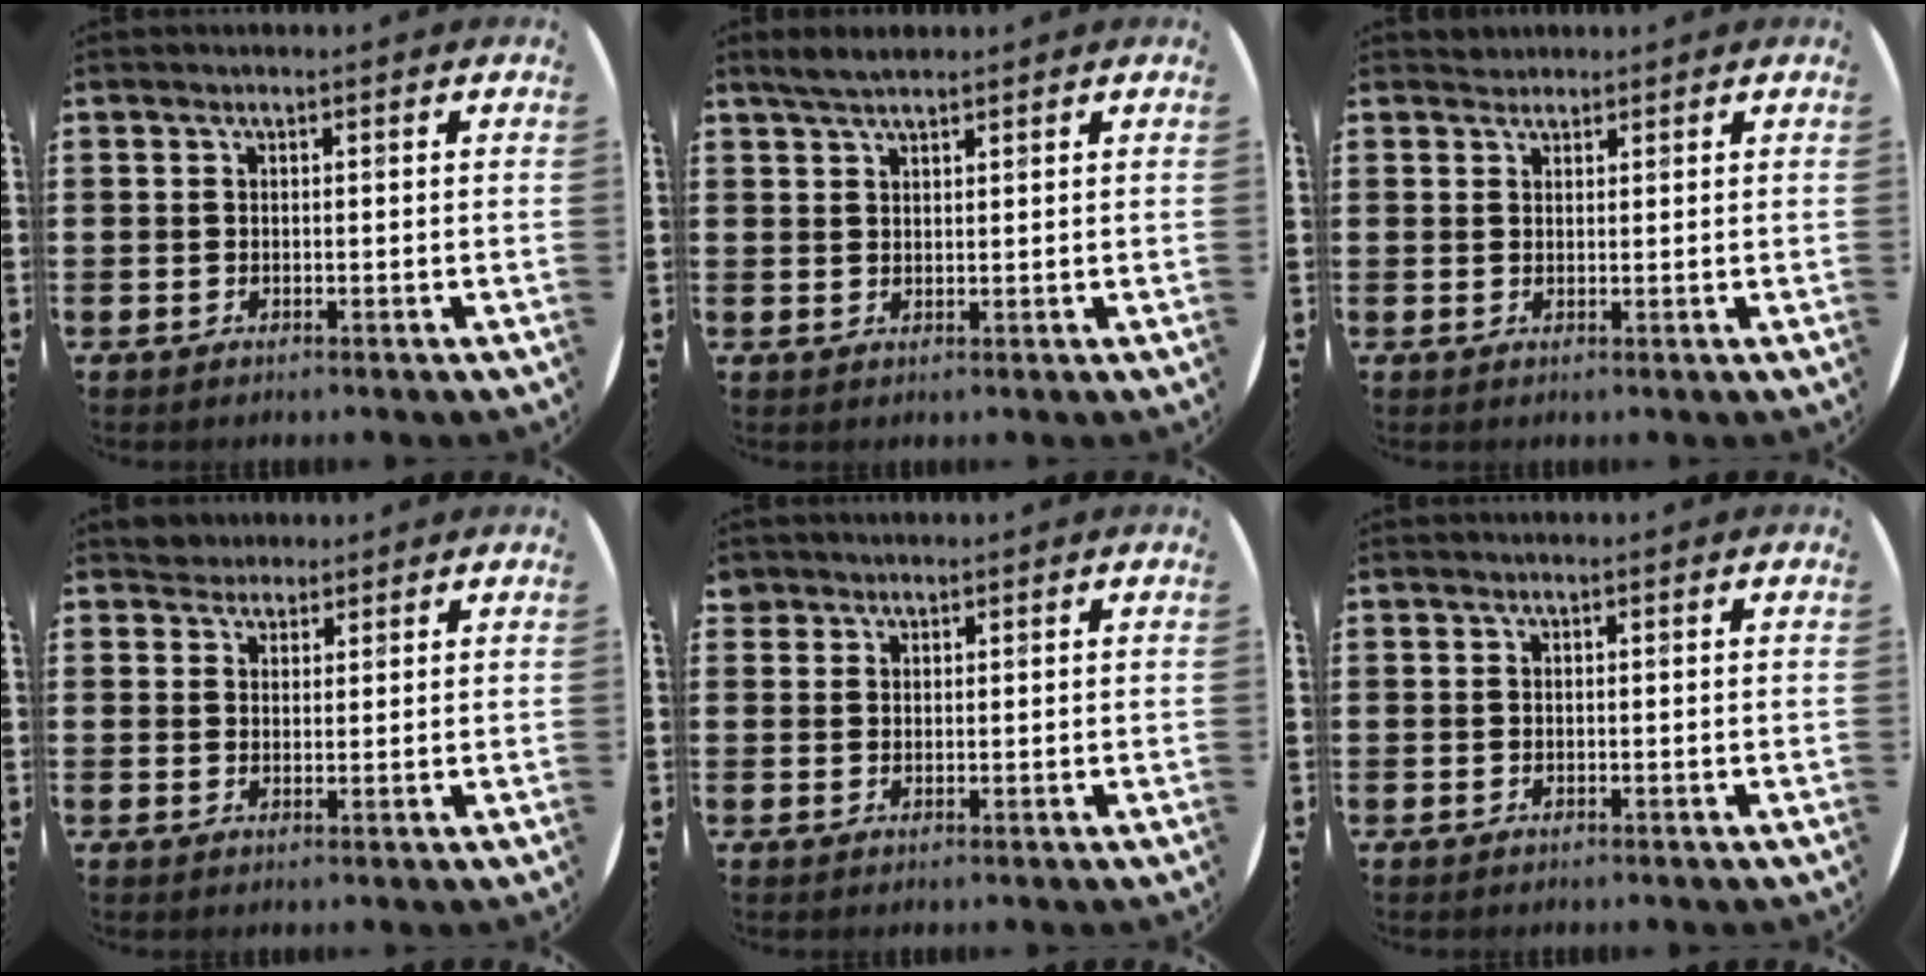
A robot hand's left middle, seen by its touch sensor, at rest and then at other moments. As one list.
[{"total": 2.5, "force": [2.2, 0.4, 1.2], "torque": [-0.027, 0.005, 0.040]}, {"total": 1.3, "force": [1.2, 0.4, -0.2], "torque": [0.009, -0.001, 0.023]}, {"total": 2.5, "force": [2.3, 1.0, -0.3], "torque": [0.008, 0.000, 0.045]}, {"total": 1.3, "force": [1.2, 0.6, 0.0], "torque": [-0.003, 0.003, 0.024]}, {"total": 0.0}]